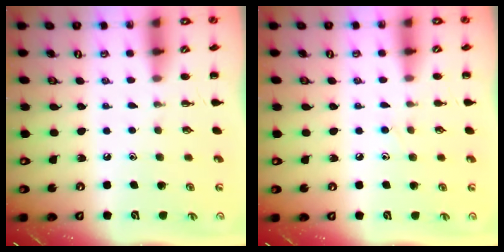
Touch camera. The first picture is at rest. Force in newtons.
{"total": 6.4, "press": 6.0, "slide": 2.3}